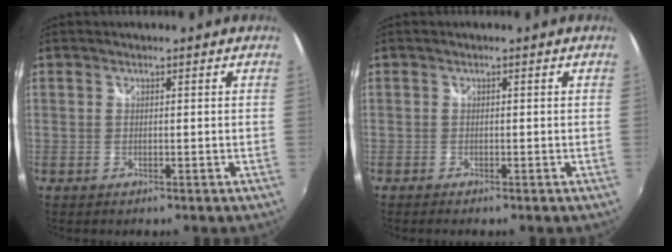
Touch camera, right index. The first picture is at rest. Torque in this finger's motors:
{"motor_torque": [0.04, -0.05, 0.06, 0.01]}